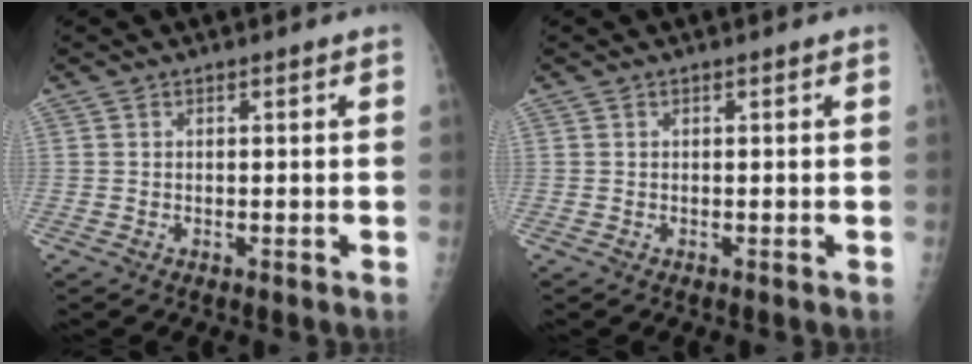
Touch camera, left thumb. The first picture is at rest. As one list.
[{"total": 0.0}]